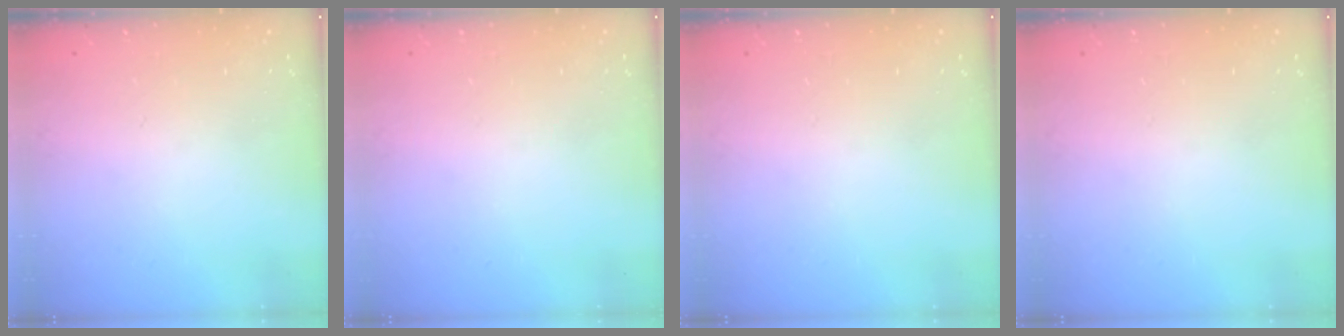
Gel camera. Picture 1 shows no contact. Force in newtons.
{"total": 0.0}
{"total": 0.0}
{"total": 0.0}